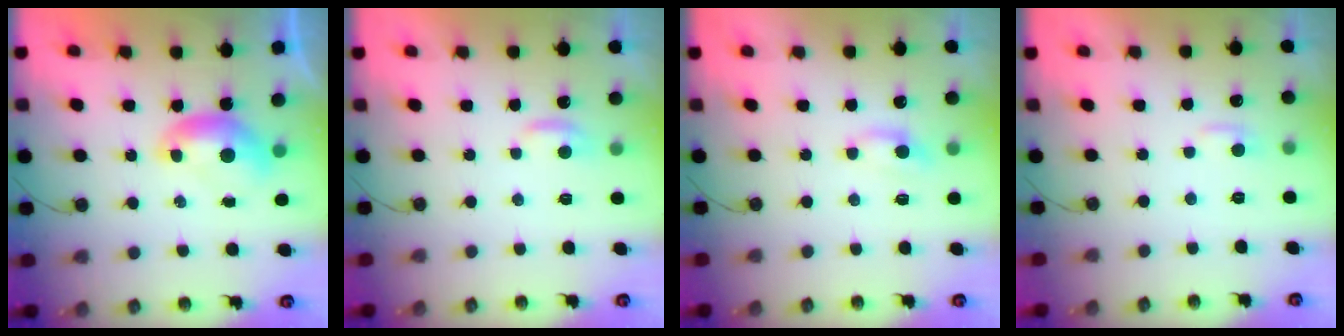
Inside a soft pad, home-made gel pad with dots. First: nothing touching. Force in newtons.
{"total": 1.3, "press": 1.1, "slide": 0.6}
{"total": 0.7, "press": 0.5, "slide": 0.5}
{"total": 2.9, "press": 2.9, "slide": 0.4}